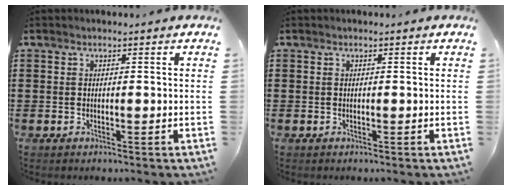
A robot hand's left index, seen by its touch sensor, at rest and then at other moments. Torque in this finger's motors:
{"motor_torque": [-0.27, 0.56, -0.35, -0.18]}